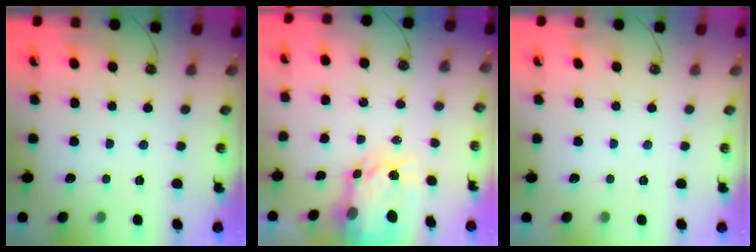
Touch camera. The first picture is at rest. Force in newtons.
{"total": 7.0, "press": 7.0, "slide": 0.6}
{"total": 0.0}